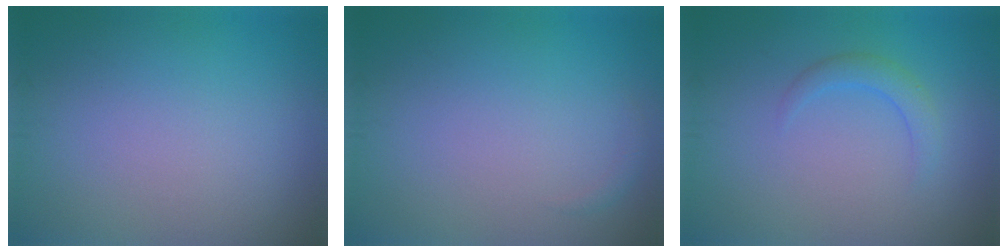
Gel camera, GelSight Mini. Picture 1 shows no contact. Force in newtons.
{"total": 0.6, "press": 0.6, "slide": 0.1}
{"total": 1.8, "press": 1.8, "slide": 0.2}